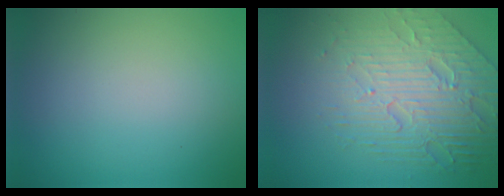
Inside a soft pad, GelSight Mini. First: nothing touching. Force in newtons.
{"total": 7.9, "press": 5.4, "slide": 5.8}